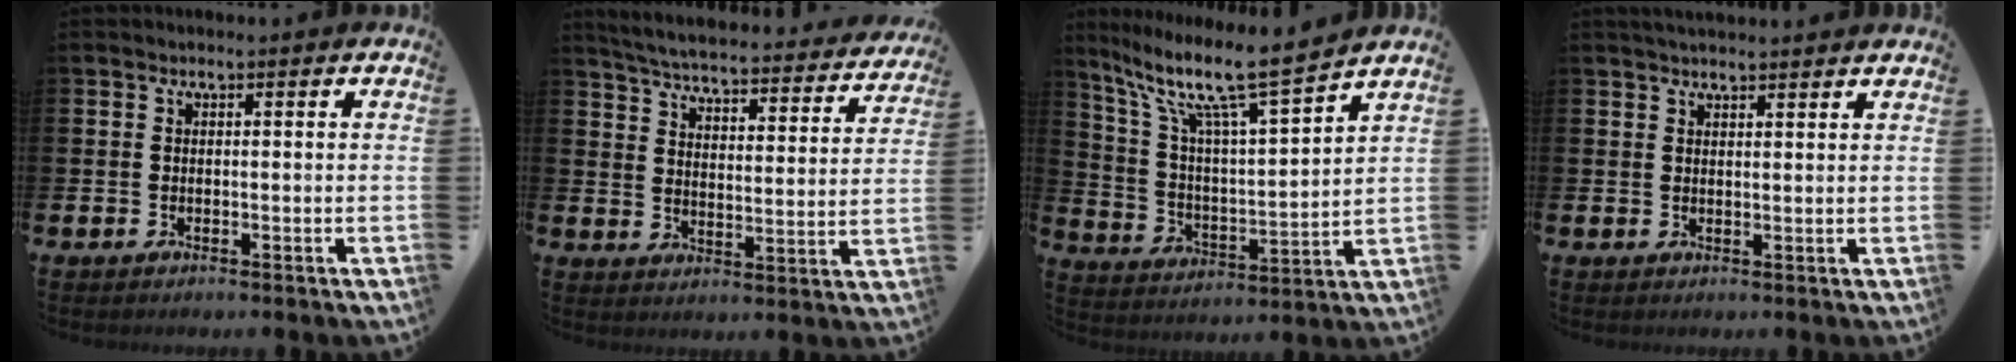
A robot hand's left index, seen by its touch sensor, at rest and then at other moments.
{"total": 4.9, "force": [4.6, 0.5, 1.4], "torque": [-0.050, -0.043, 0.074]}
{"total": 11.2, "force": [9.2, 1.4, 6.1], "torque": [-0.150, -0.060, 0.150]}
{"total": 2.4, "force": [2.4, 0.2, 0.4], "torque": [-0.007, -0.008, 0.042]}